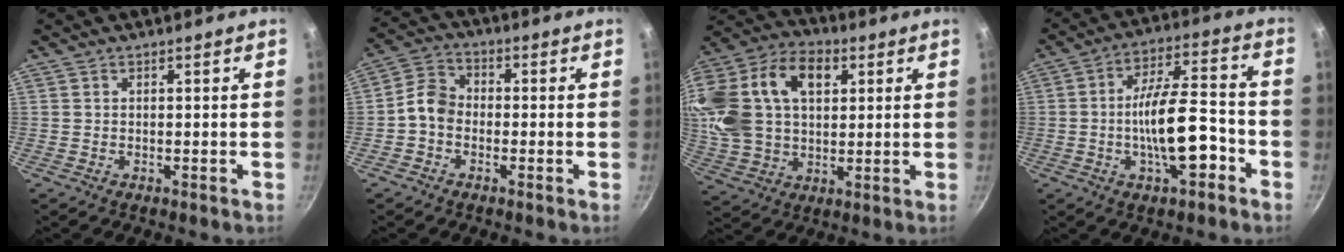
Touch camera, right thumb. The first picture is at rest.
{"total": 6.5, "force": [-1.9, 4.9, 3.8], "torque": [-0.061, 0.033, -0.057]}
{"total": 24.8, "force": [7.0, 16.5, 17.1], "torque": [-0.345, 0.019, 0.121]}
{"total": 13.8, "force": [-4.2, 5.2, 12.1], "torque": [-0.183, 0.040, -0.072]}